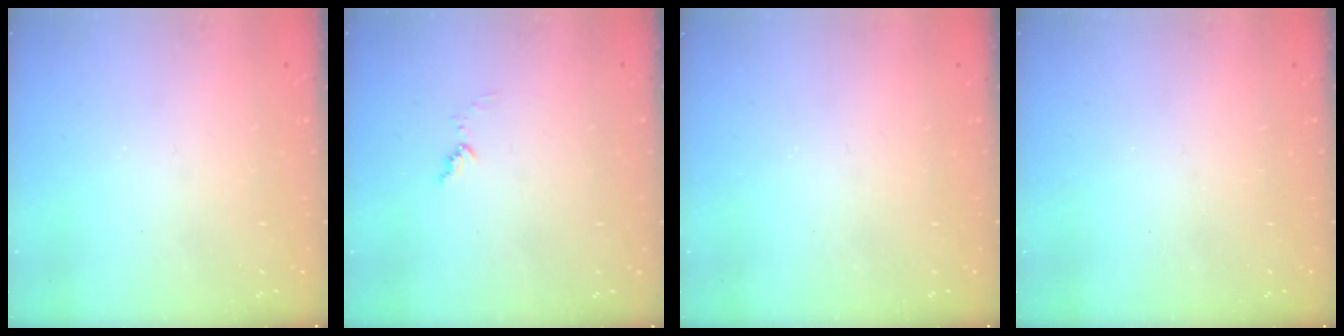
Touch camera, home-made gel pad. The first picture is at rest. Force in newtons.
{"total": 4.9, "press": 4.9, "slide": 0.3}
{"total": 0.0}
{"total": 0.0}